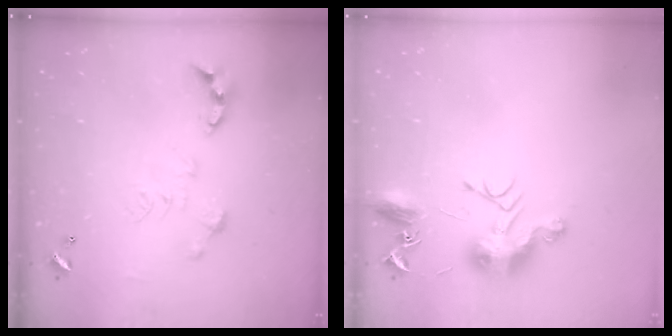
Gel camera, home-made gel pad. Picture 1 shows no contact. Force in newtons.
{"total": 9.5, "press": 9.5, "slide": 0.2}